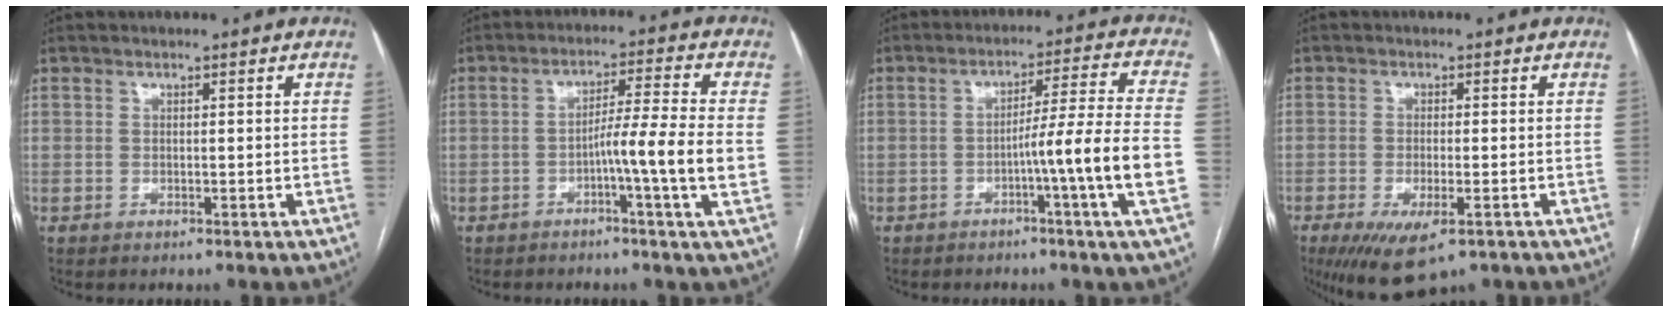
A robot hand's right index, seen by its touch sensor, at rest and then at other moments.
{"total": 8.6, "force": [-1.9, -1.5, 8.3], "torque": [-0.134, 0.002, -0.035]}
{"total": 11.3, "force": [-3.4, -2.2, 10.5], "torque": [-0.159, 0.001, -0.056]}
{"total": 8.2, "force": [-4.8, 2.5, 6.2], "torque": [-0.104, -0.020, -0.074]}